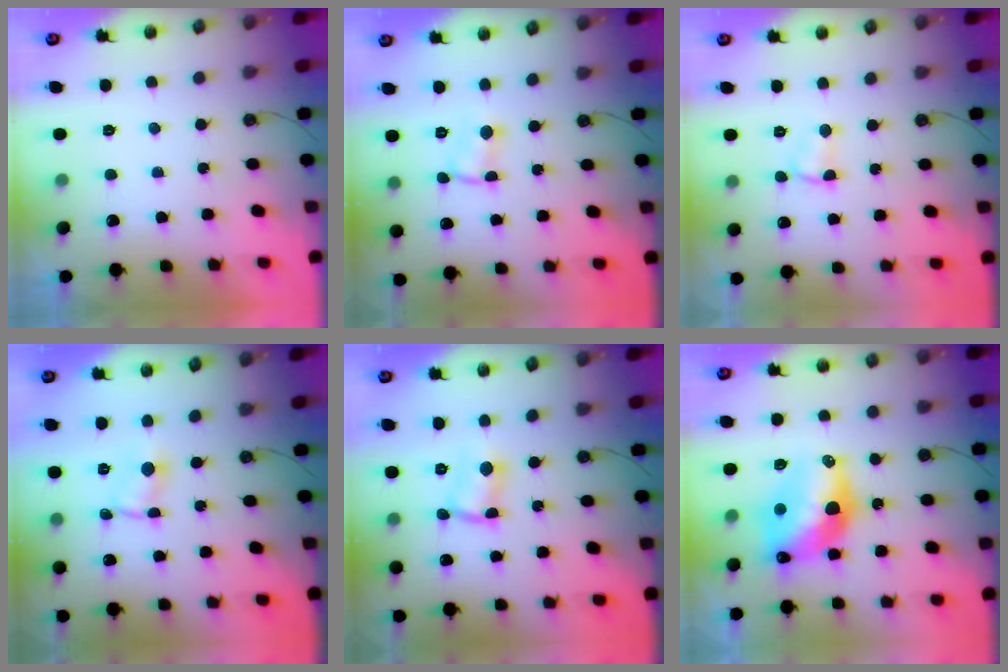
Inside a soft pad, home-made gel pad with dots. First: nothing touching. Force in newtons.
{"total": 1.8, "press": 1.8, "slide": 0.2}
{"total": 3.6, "press": 3.5, "slide": 0.5}
{"total": 0.9, "press": 0.9, "slide": 0.1}
{"total": 2.0, "press": 2.0, "slide": 0.6}
{"total": 14.6, "press": 14.6, "slide": 1.3}